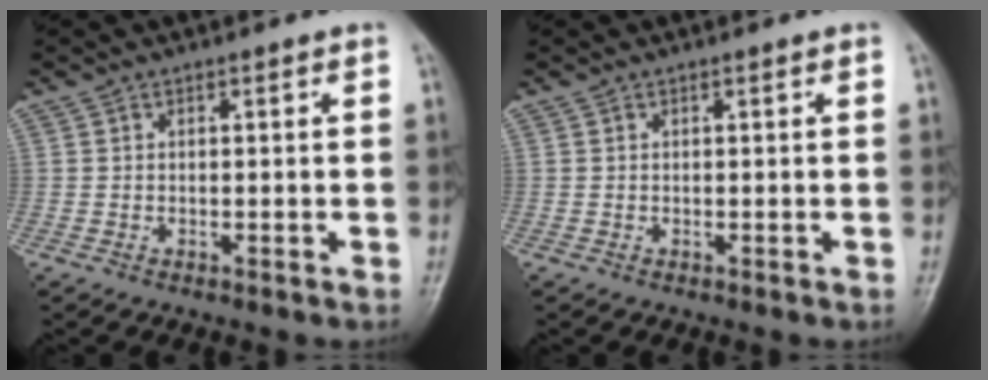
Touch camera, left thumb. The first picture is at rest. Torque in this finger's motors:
{"motor_torque": [0.00, 0.00, 0.00, 0.00, 0.00]}